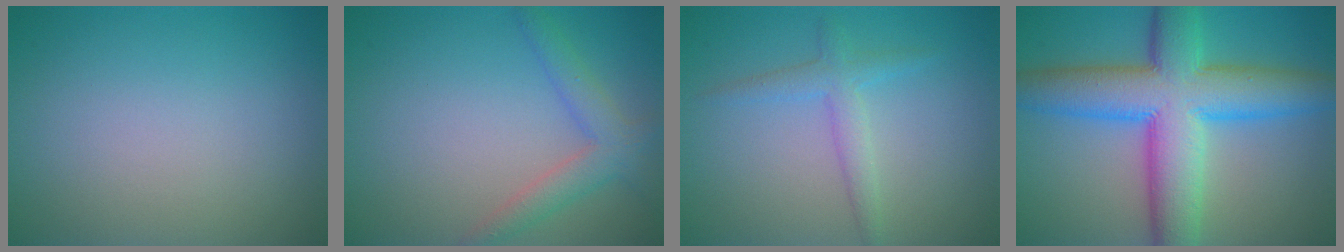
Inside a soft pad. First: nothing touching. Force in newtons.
{"total": 3.0, "press": 3.0, "slide": 0.2}
{"total": 2.2, "press": 2.2, "slide": 0.1}
{"total": 11.2, "press": 11.2, "slide": 0.2}